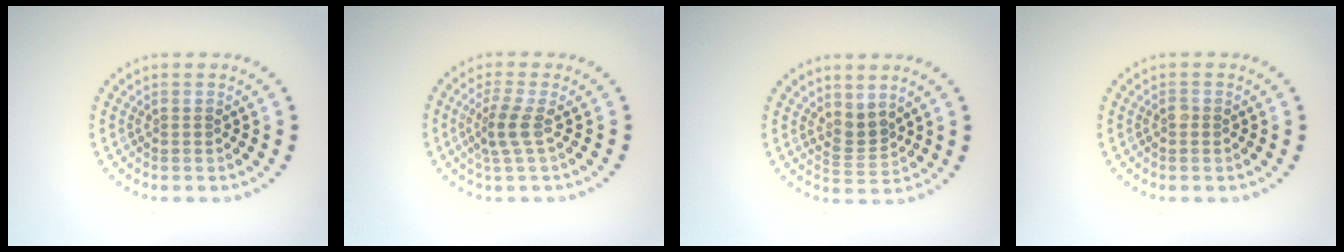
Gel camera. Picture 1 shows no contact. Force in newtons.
{"total": 2.2, "press": 1.8, "slide": 1.4}
{"total": 2.2, "press": 1.6, "slide": 1.5}
{"total": 0.5, "press": 0.4, "slide": 0.3}